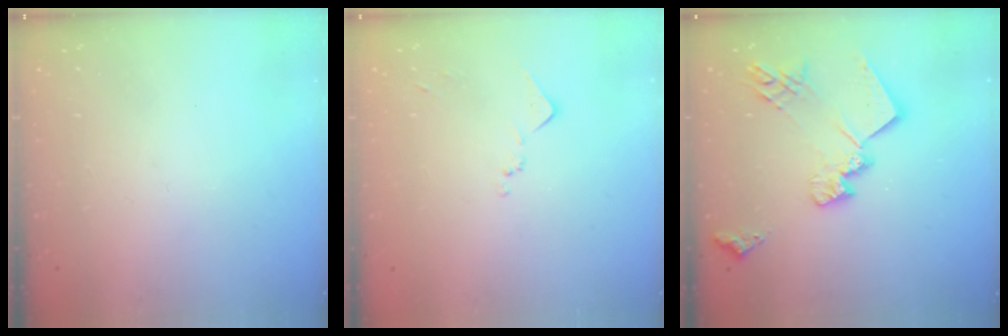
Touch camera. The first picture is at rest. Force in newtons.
{"total": 7.5, "press": 7.4, "slide": 0.8}
{"total": 18.0, "press": 18.0, "slide": 1.2}